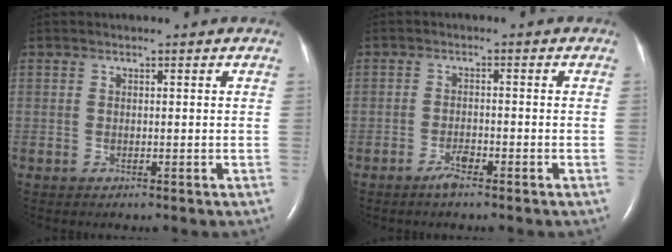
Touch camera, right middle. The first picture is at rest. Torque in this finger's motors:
{"motor_torque": [-0.12, 0.06, -0.04, 0.01]}